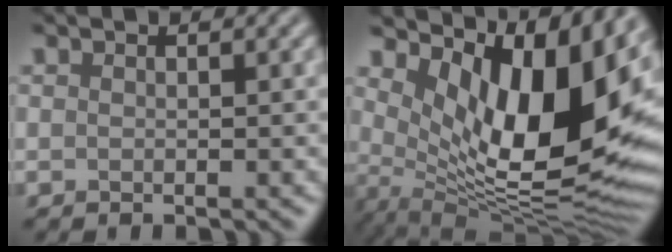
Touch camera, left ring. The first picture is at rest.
{"total": 14.0, "force": [4.1, 6.0, 12.0], "torque": [-0.180, -0.024, 0.084]}